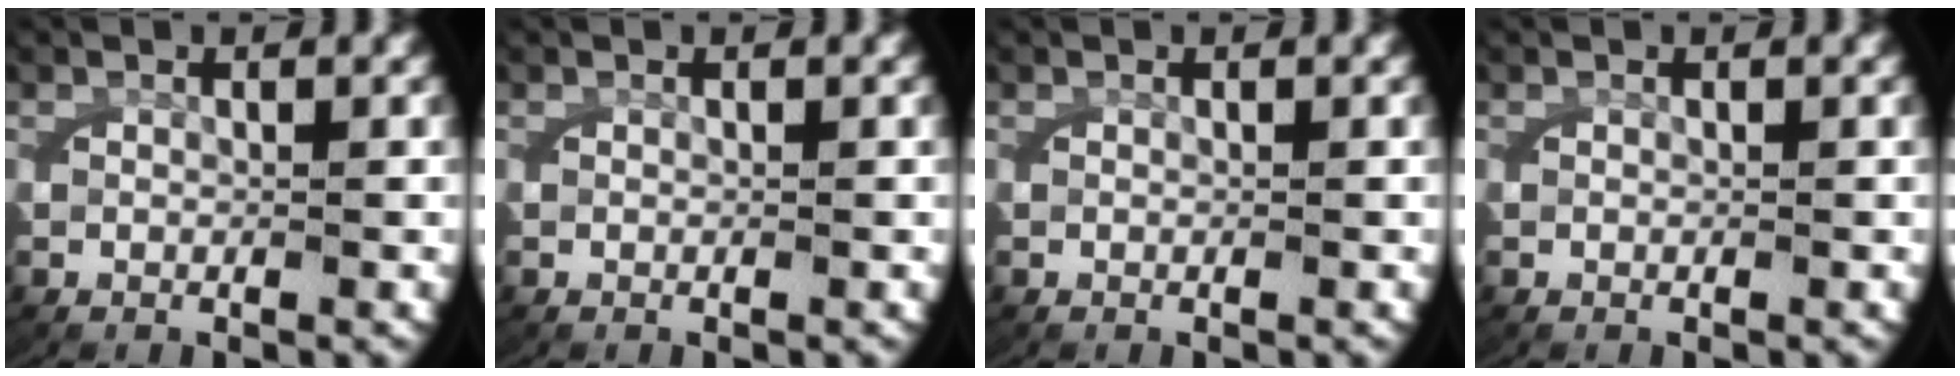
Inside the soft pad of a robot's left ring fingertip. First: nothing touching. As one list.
[{"total": 0.0}, {"total": 0.0}, {"total": 0.0}]